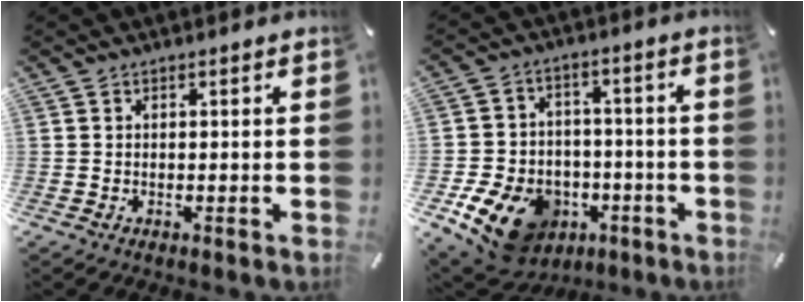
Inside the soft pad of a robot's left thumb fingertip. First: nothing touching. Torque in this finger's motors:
{"motor_torque": [0.52, 1.02, 0.42, 0.18, 0.14]}